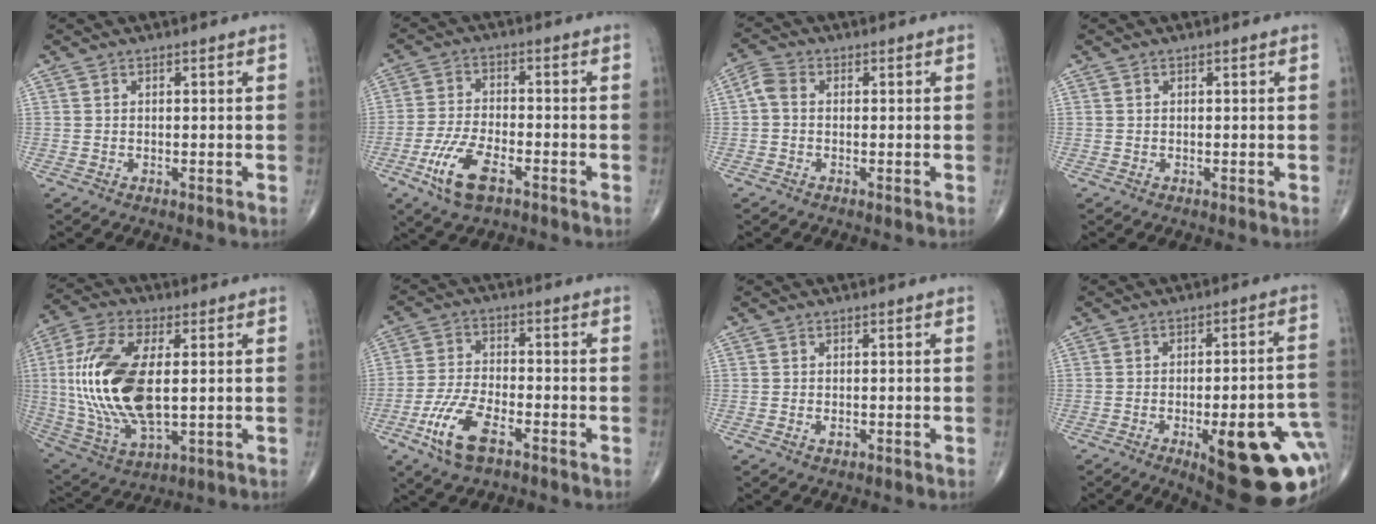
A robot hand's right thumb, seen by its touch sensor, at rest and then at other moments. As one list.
[{"total": 9.5, "force": [-4.8, 4.0, 7.2], "torque": [-0.151, 0.014, -0.089]}, {"total": 3.1, "force": [-0.1, 2.1, 2.2], "torque": [-0.047, 0.008, -0.013]}, {"total": 0.0}, {"total": 21.1, "force": [1.4, 10.1, 18.5], "torque": [-0.396, -0.011, 0.030]}, {"total": 10.1, "force": [-5.2, 4.1, 7.5], "torque": [-0.161, 0.018, -0.099]}, {"total": 1.1, "force": [-0.5, 0.6, 0.8], "torque": [-0.011, 0.002, -0.008]}, {"total": 22.1, "force": [-7.1, 6.7, 19.8], "torque": [-0.189, 0.018, -0.072]}]